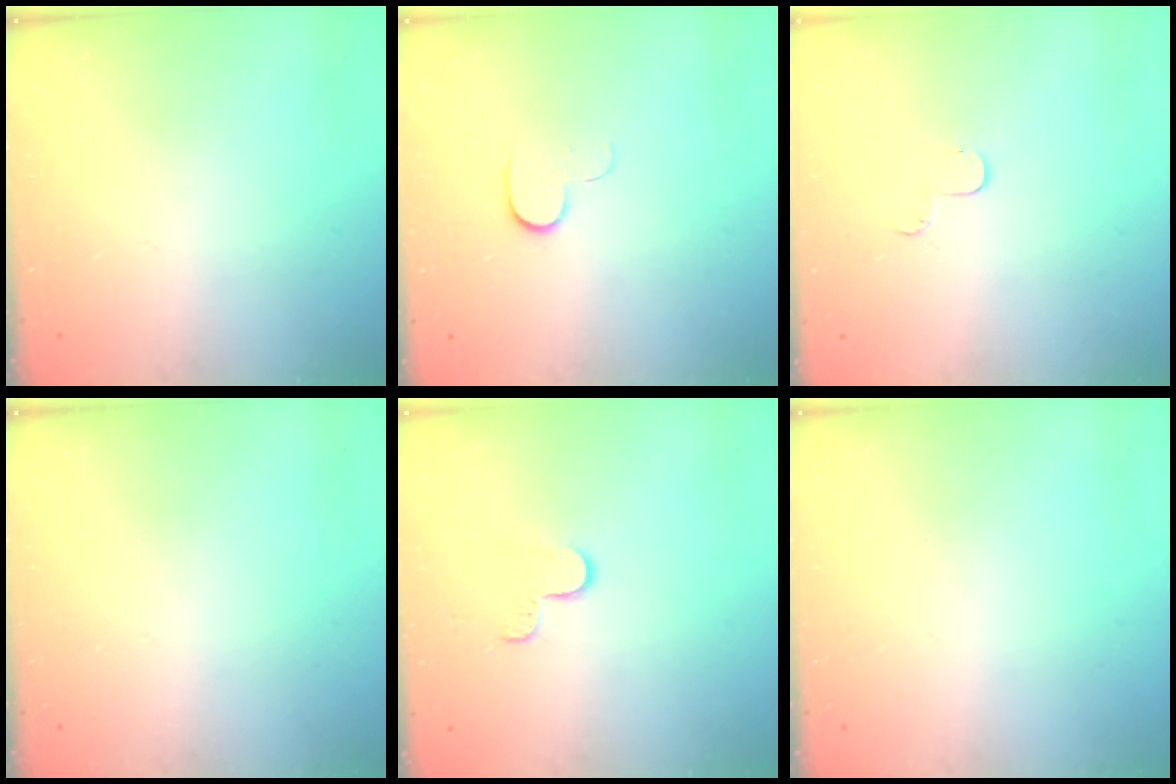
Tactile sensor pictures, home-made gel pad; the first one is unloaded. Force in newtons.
{"total": 5.5, "press": 5.4, "slide": 0.8}
{"total": 4.0, "press": 4.0, "slide": 0.4}
{"total": 0.0}
{"total": 3.8, "press": 3.8, "slide": 0.4}
{"total": 0.0}